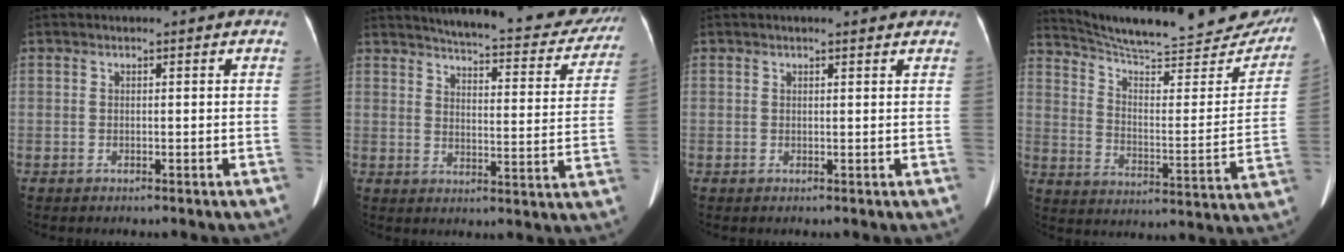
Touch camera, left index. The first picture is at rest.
{"total": 23.2, "force": [21.1, 4.5, 8.3], "torque": [-0.101, -0.055, 0.245]}
{"total": 2.3, "force": [2.0, 0.5, 1.0], "torque": [-0.016, 0.011, 0.022]}
{"total": 27.9, "force": [25.3, 4.3, 10.9], "torque": [-0.165, -0.065, 0.330]}